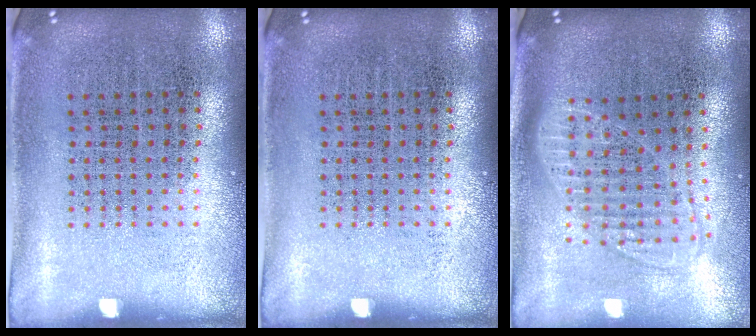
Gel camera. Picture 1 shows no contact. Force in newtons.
{"total": 0.0}
{"total": 1.8, "press": 1.5, "slide": 1.0}